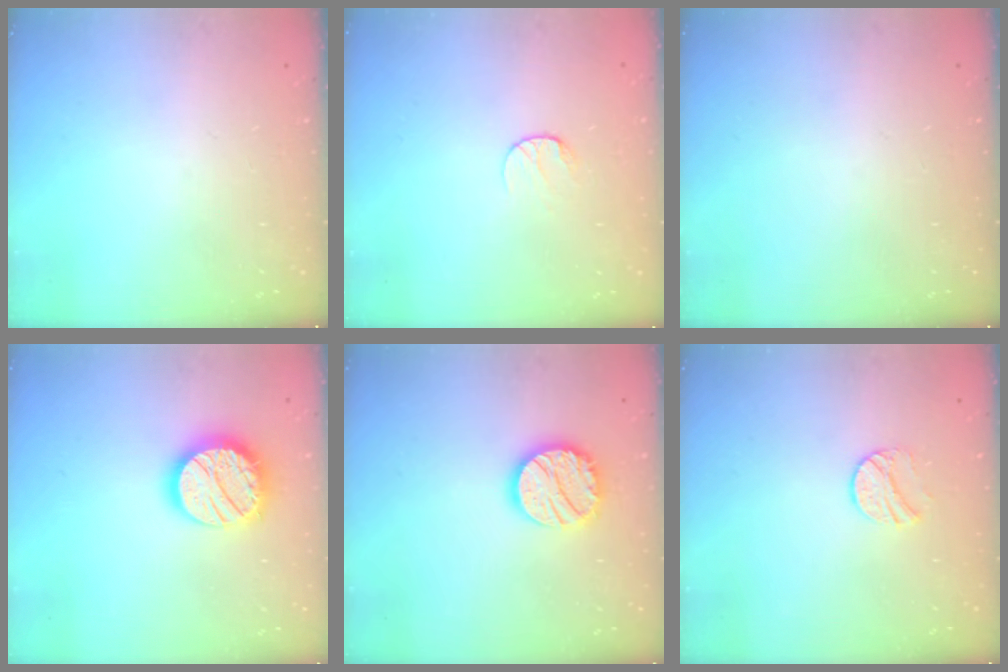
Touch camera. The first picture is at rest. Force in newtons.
{"total": 6.1, "press": 6.1, "slide": 0.6}
{"total": 0.0}
{"total": 17.3, "press": 17.2, "slide": 1.2}
{"total": 15.2, "press": 15.1, "slide": 1.1}
{"total": 8.5, "press": 8.5, "slide": 0.4}